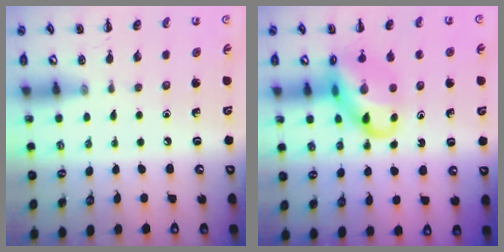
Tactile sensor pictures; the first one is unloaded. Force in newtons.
{"total": 13.7, "press": 13.2, "slide": 3.8}